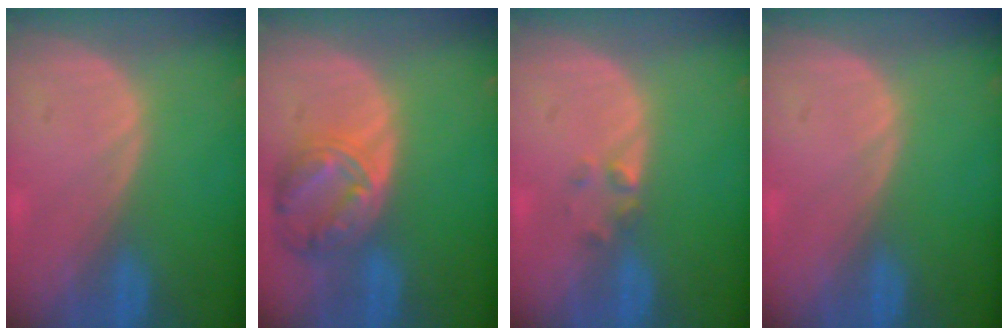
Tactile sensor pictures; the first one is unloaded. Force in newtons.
{"total": 8.1, "press": 7.1, "slide": 4.0}
{"total": 1.6, "press": 1.4, "slide": 0.9}
{"total": 0.0}